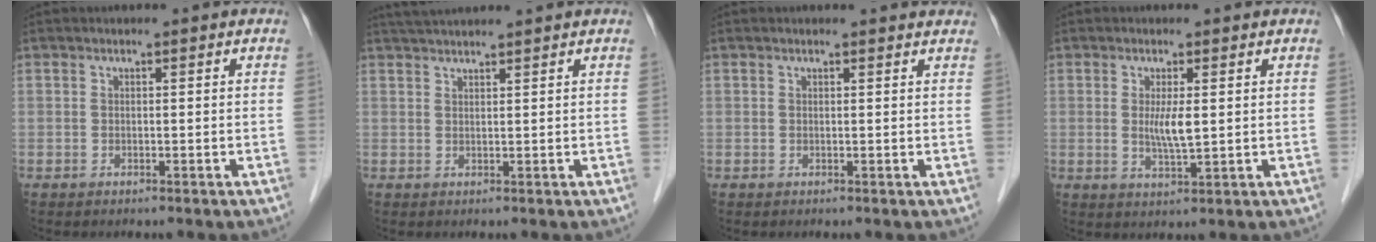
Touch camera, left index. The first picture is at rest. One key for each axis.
{"total": 4.4, "fx": 4.0, "fy": -0.7, "fz": 1.6, "tx": -0.023, "ty": 0.029, "tz": 0.071}
{"total": 2.3, "fx": 2.3, "fy": 0.4, "fz": 0.2, "tx": -0.011, "ty": 0.002, "tz": 0.015}
{"total": 3.7, "fx": 0.4, "fy": 0.5, "fz": 3.6, "tx": -0.071, "ty": -0.007, "tz": 0.010}